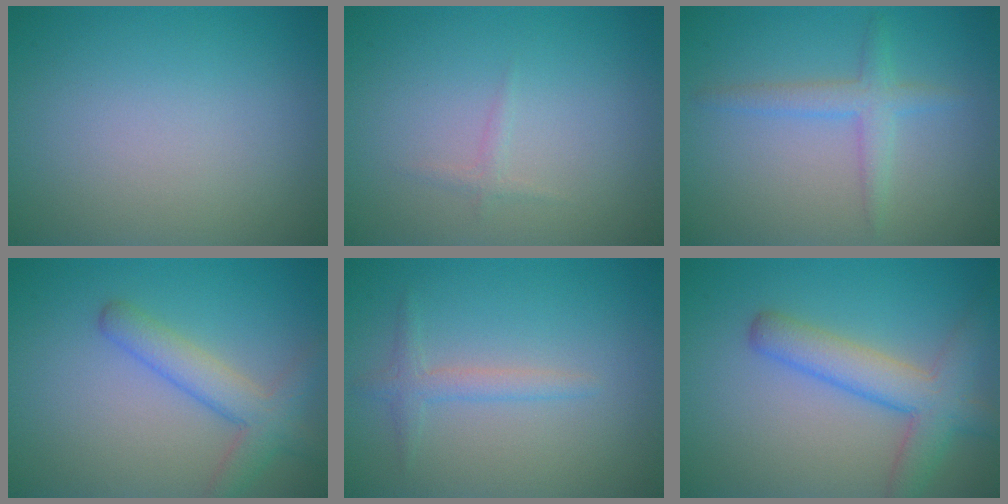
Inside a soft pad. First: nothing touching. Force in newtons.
{"total": 0.7, "press": 0.7, "slide": 0.0}
{"total": 2.3, "press": 2.3, "slide": 0.1}
{"total": 3.7, "press": 3.7, "slide": 0.1}
{"total": 1.7, "press": 1.7, "slide": 0.1}
{"total": 5.0, "press": 5.0, "slide": 0.2}